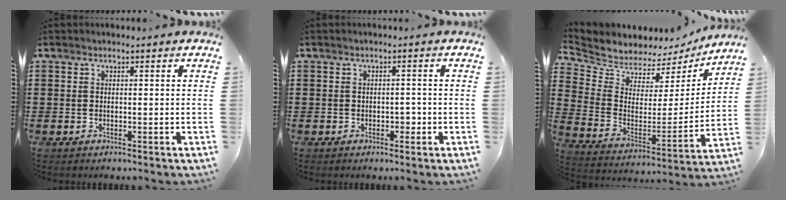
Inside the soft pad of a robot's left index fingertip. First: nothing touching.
{"total": 1.4, "force": [-0.4, 0.9, 1.0], "torque": [-0.022, 0.005, -0.012]}
{"total": 5.3, "force": [5.1, 1.5, -0.5], "torque": [-0.030, -0.050, 0.087]}